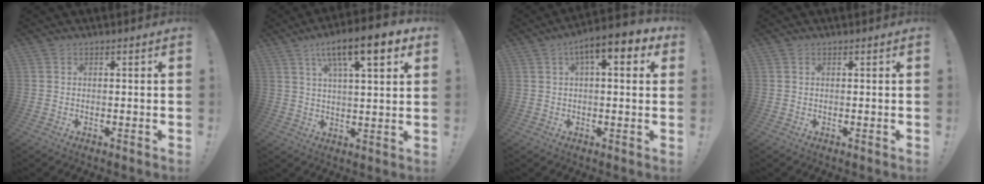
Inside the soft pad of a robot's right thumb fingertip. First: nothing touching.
{"total": 13.7, "force": [7.0, 3.3, 11.3], "torque": [-0.176, -0.029, 0.108]}
{"total": 8.9, "force": [3.6, 2.7, 7.7], "torque": [-0.107, -0.014, 0.057]}
{"total": 0.0}